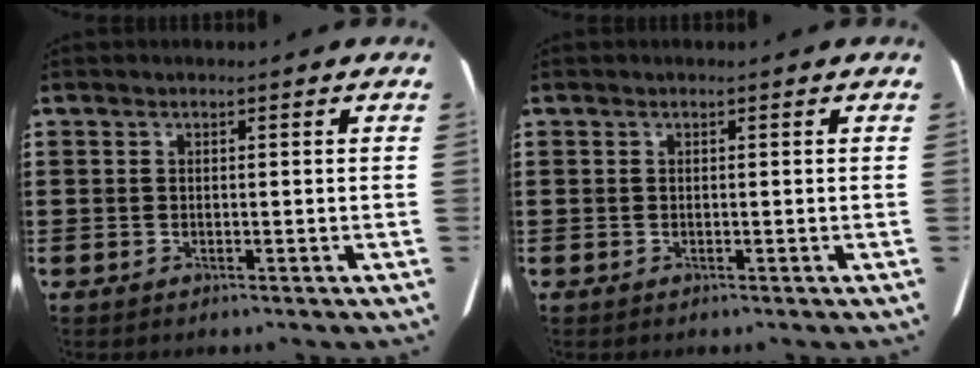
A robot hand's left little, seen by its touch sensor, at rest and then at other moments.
{"total": 0.0}